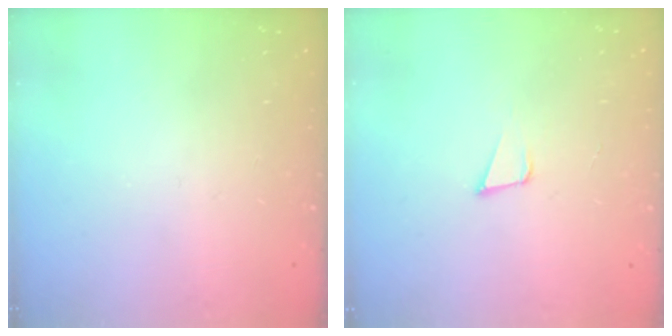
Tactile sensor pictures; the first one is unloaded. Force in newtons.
{"total": 3.1, "press": 1.7, "slide": 2.6}